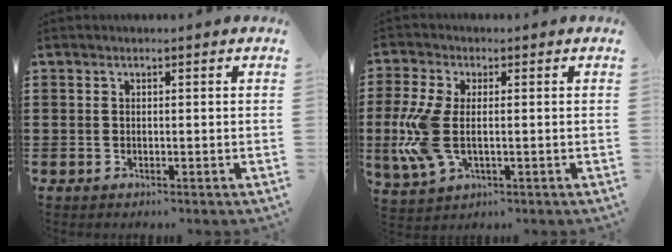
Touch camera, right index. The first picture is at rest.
{"total": 8.4, "force": [-0.5, 4.1, 7.4], "torque": [-0.184, -0.015, -0.015]}